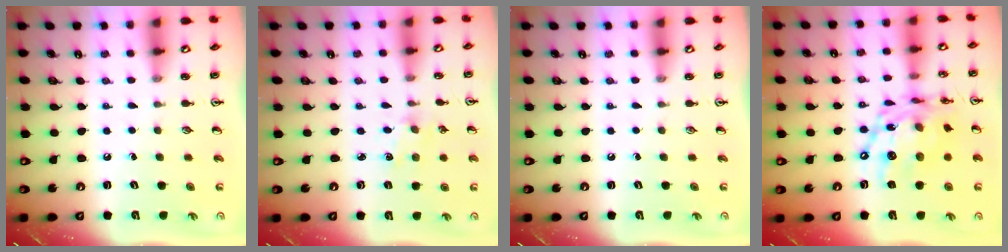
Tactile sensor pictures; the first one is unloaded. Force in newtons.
{"total": 1.8, "press": 1.8, "slide": 0.4}
{"total": 0.0}
{"total": 17.3, "press": 17.2, "slide": 1.4}